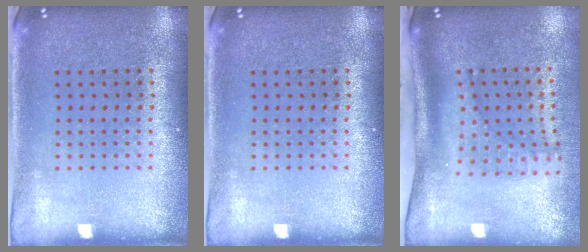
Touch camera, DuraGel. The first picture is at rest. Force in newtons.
{"total": 0.0}
{"total": 2.2, "press": 1.5, "slide": 1.6}